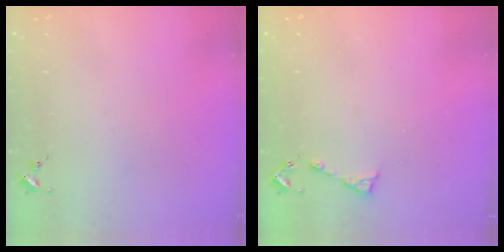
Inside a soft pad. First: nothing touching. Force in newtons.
{"total": 5.6, "press": 5.6, "slide": 0.7}